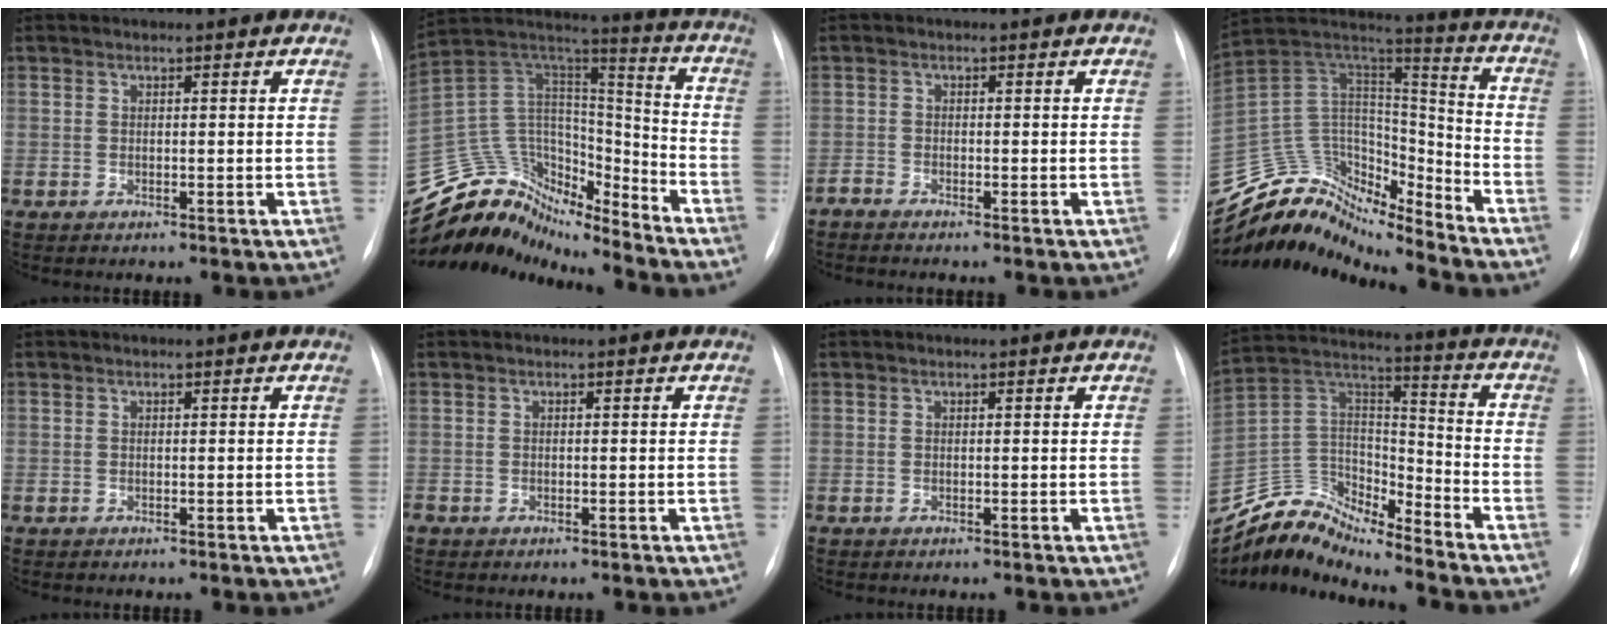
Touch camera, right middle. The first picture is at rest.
{"total": 16.4, "force": [-15.5, 5.4, 1.5], "torque": [-0.031, 0.103, -0.267]}
{"total": 1.2, "force": [-1.1, -0.2, 0.3], "torque": [-0.012, -0.005, -0.022]}
{"total": 16.5, "force": [-16.1, 3.7, 1.3], "torque": [-0.026, 0.103, -0.279]}
{"total": 0.0}
{"total": 0.6, "force": [-0.4, 0.4, 0.2], "torque": [-0.004, 0.001, -0.005]}
{"total": 0.0}
{"total": 12.8, "force": [-12.4, 2.6, 2.0], "torque": [-0.046, 0.078, -0.235]}